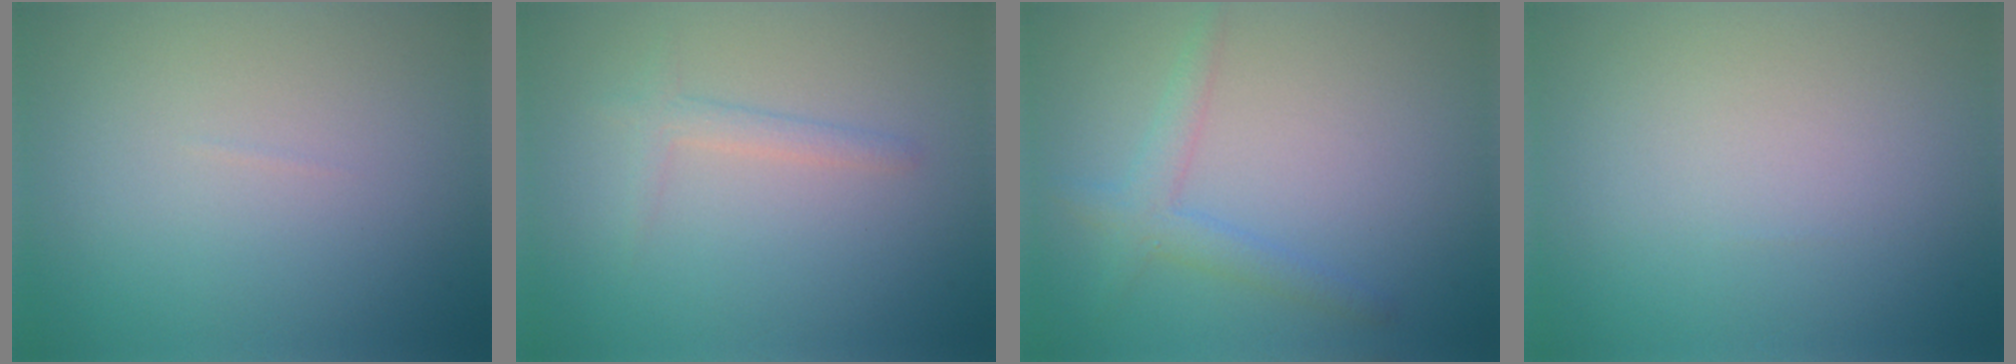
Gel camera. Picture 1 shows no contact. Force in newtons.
{"total": 1.5, "press": 1.5, "slide": 0.1}
{"total": 2.5, "press": 2.5, "slide": 0.1}
{"total": 0.0}